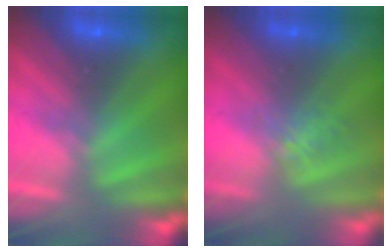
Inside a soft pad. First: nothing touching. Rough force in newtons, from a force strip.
{"total": 1.4}